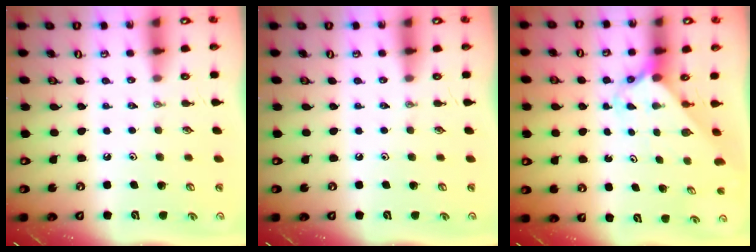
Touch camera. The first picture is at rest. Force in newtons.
{"total": 0.0}
{"total": 2.4, "press": 2.4, "slide": 0.2}